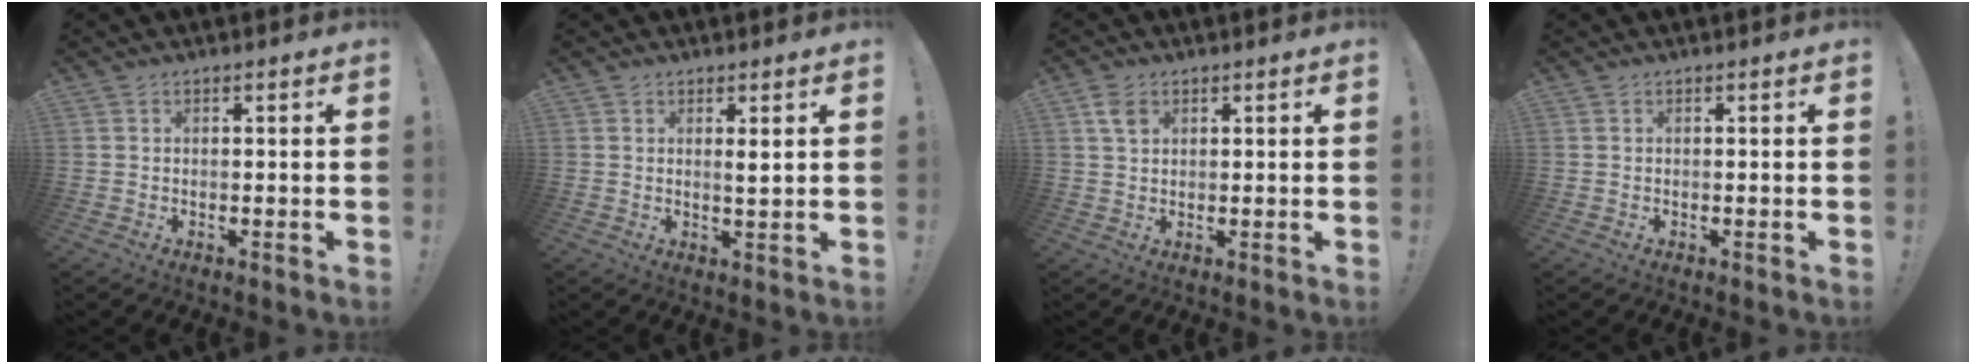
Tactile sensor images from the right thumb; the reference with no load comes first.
{"total": 2.1, "force": [0.9, 0.1, 1.9], "torque": [-0.020, -0.012, 0.010]}
{"total": 3.3, "force": [1.6, 2.3, 1.8], "torque": [-0.027, -0.001, 0.031]}
{"total": 0.0}